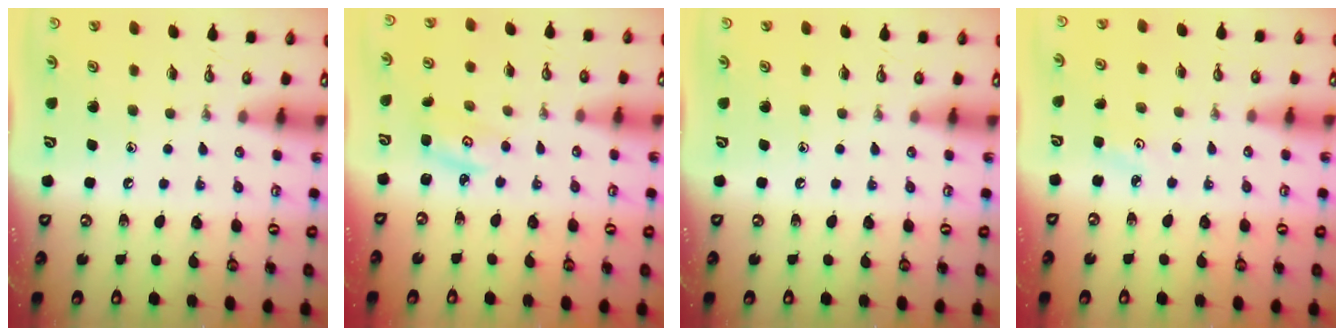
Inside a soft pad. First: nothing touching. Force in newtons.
{"total": 2.7, "press": 2.7, "slide": 0.2}
{"total": 0.0}
{"total": 2.2, "press": 2.1, "slide": 0.3}